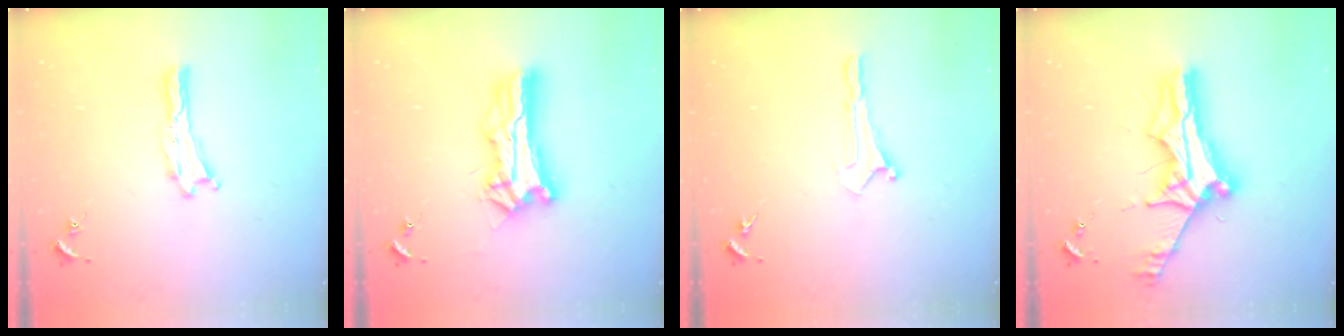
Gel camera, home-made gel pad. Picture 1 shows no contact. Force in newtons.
{"total": 11.7, "press": 11.6, "slide": 1.0}
{"total": 0.0}
{"total": 12.0, "press": 11.9, "slide": 1.1}